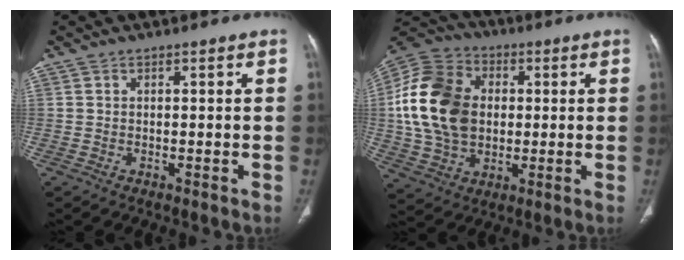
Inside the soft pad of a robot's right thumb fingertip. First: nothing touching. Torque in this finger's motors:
{"motor_torque": [1.98, 2.05, 1.17, -1.02, 0.29]}